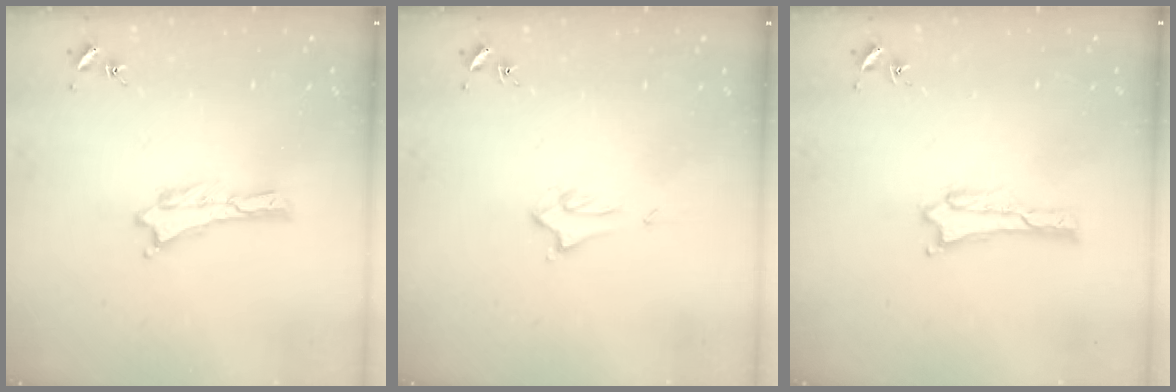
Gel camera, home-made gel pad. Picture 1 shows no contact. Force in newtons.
{"total": 1.4, "press": 1.4, "slide": 0.2}
{"total": 1.7, "press": 1.7, "slide": 0.1}